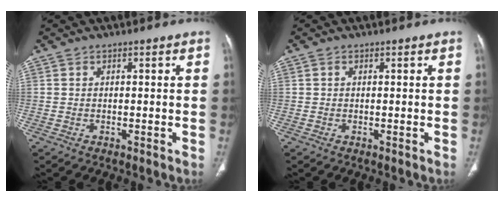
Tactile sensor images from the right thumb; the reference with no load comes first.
{"total": 0.0}